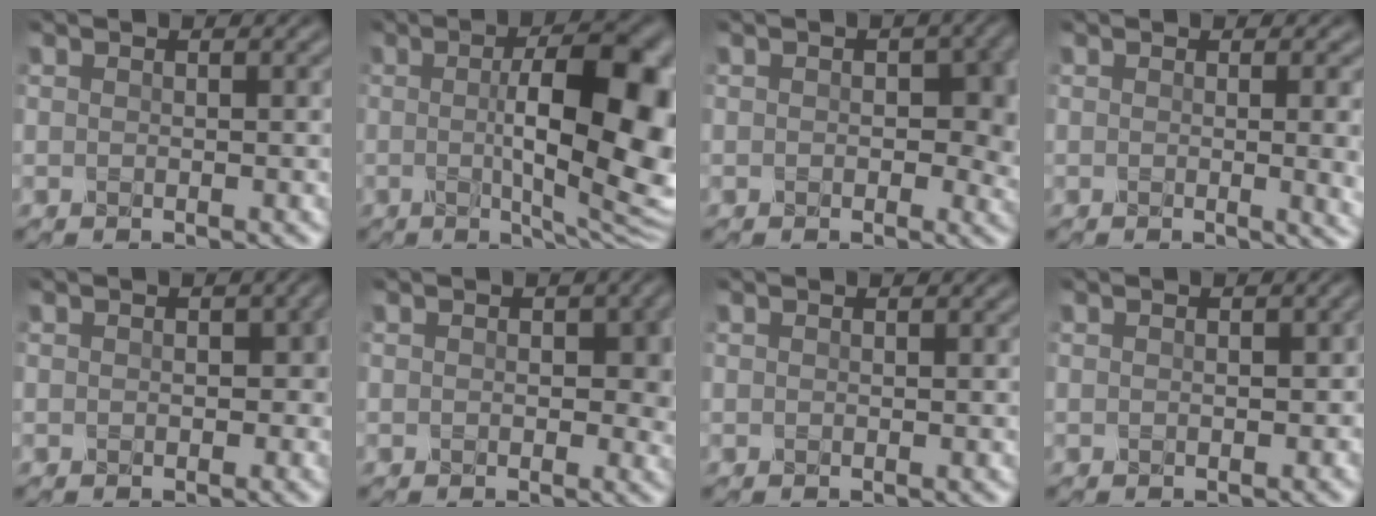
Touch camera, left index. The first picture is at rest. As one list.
[{"total": 12.6, "force": [0.2, 4.1, 11.9], "torque": [-0.162, 0.000, 0.004]}, {"total": 4.7, "force": [0.0, 3.2, 3.4], "torque": [-0.052, -0.004, -0.001]}, {"total": 3.0, "force": [0.2, 1.0, 2.8], "torque": [-0.040, -0.015, 0.014]}, {"total": 2.9, "force": [-0.4, 2.1, 1.9], "torque": [-0.030, -0.004, -0.006]}, {"total": 3.5, "force": [0.0, 2.4, 2.5], "torque": [-0.043, -0.004, 0.000]}, {"total": 0.0}, {"total": 1.7, "force": [-0.3, 1.2, 1.1], "torque": [-0.017, -0.005, -0.007]}]